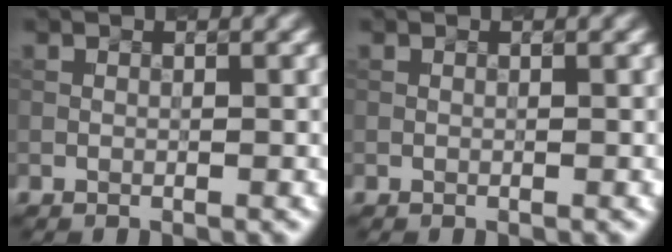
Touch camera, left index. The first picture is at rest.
{"total": 0.0}